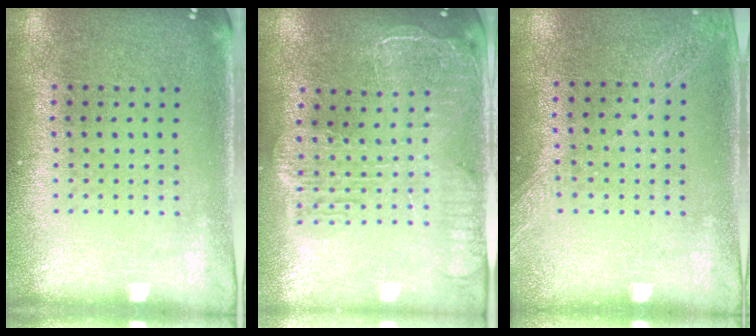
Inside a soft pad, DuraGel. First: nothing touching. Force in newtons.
{"total": 2.3, "press": 2.0, "slide": 1.1}
{"total": 1.2, "press": 1.2, "slide": 0.2}